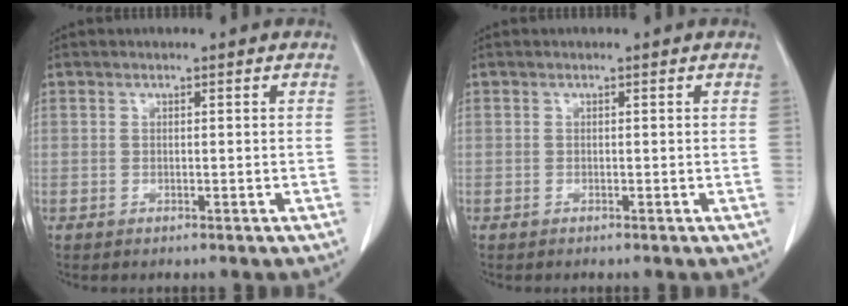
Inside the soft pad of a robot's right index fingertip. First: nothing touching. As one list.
[{"total": 0.0}]